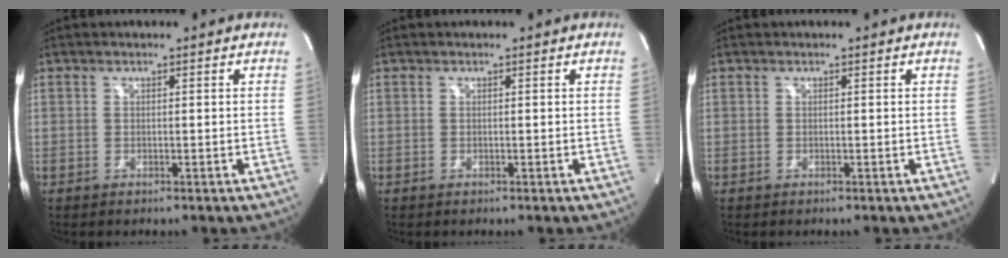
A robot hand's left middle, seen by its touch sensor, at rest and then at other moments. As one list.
[{"total": 0.0}, {"total": 0.0}]